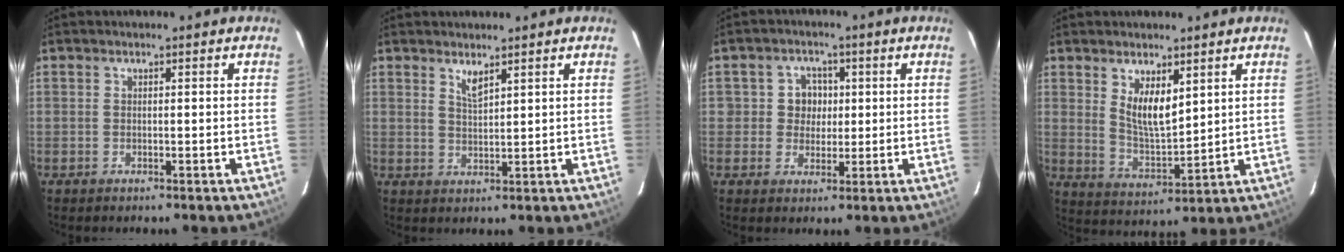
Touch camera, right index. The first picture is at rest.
{"total": 2.5, "force": [1.9, 0.5, 1.6], "torque": [-0.030, -0.002, 0.033]}
{"total": 4.8, "force": [0.1, 4.7, 0.8], "torque": [-0.006, 0.019, 0.001]}
{"total": 7.5, "force": [3.5, 3.0, 5.9], "torque": [-0.103, -0.009, 0.075]}